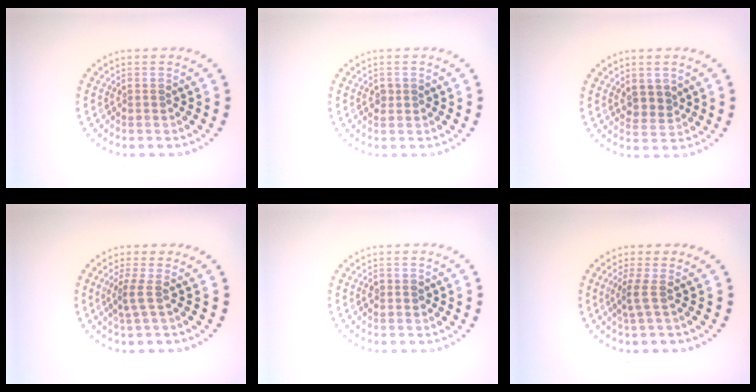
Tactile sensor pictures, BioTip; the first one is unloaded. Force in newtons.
{"total": 0.9, "press": 0.9, "slide": 0.1}
{"total": 2.2, "press": 2.0, "slide": 0.9}
{"total": 1.8, "press": 1.2, "slide": 1.4}
{"total": 1.0, "press": 1.0, "slide": 0.3}
{"total": 1.8, "press": 1.1, "slide": 1.4}